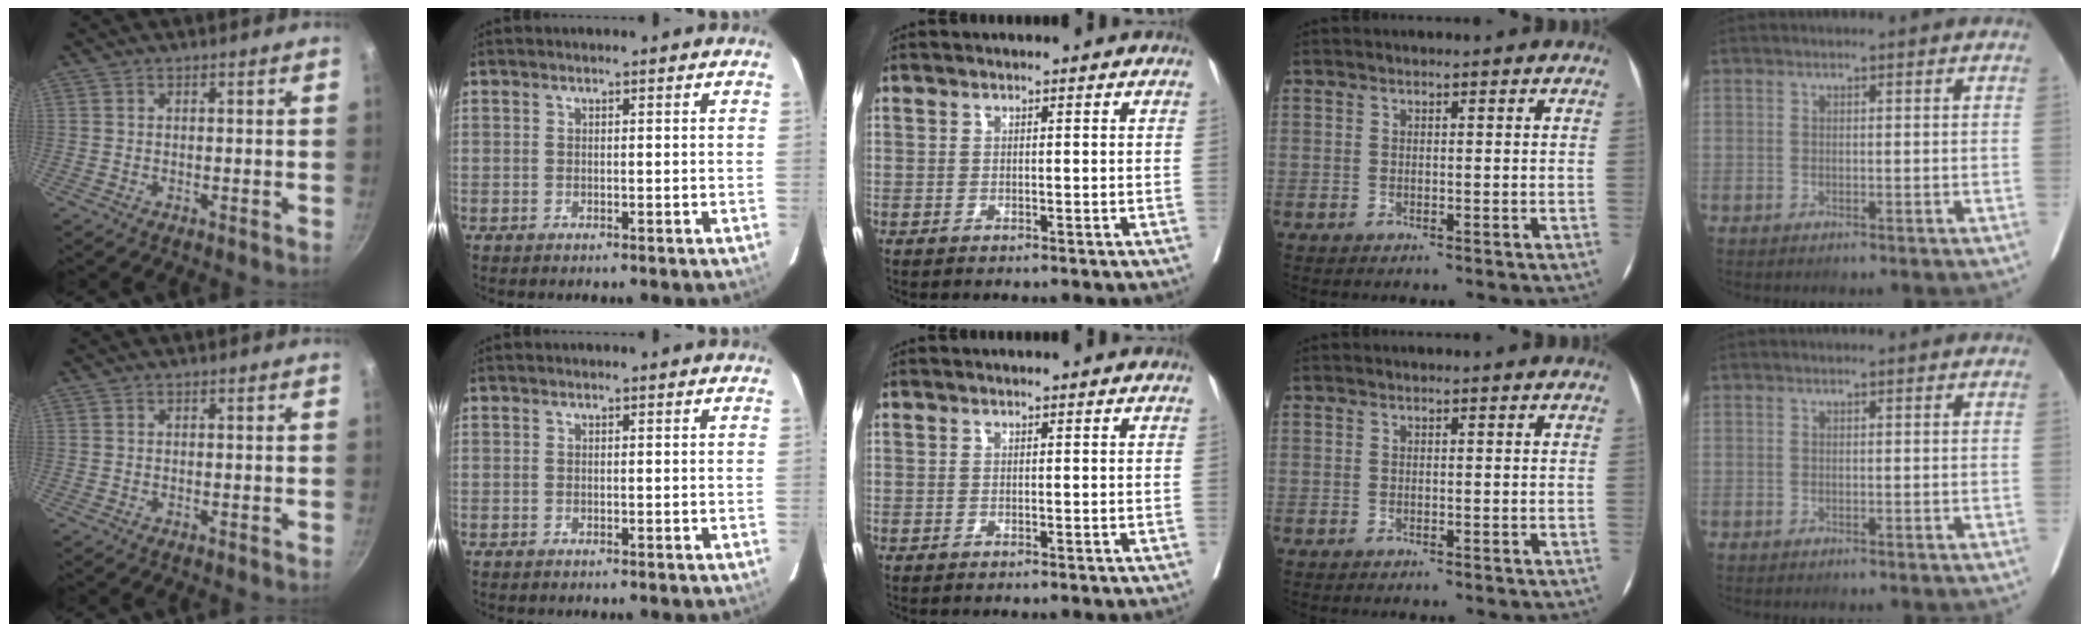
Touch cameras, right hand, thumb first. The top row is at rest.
{}